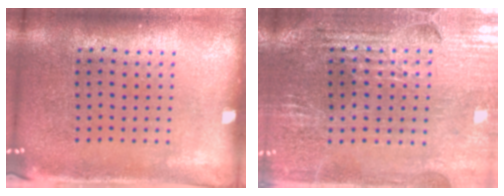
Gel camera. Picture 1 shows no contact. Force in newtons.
{"total": 2.8, "press": 2.8, "slide": 0.5}